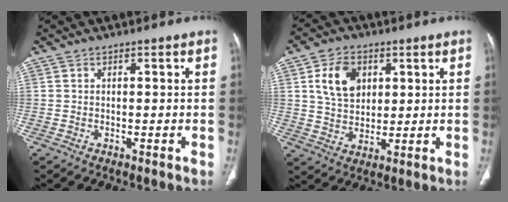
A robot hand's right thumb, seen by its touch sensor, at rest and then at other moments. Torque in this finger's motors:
{"motor_torque": [0.16, 1.83, 1.05, 0.13, 0.14]}